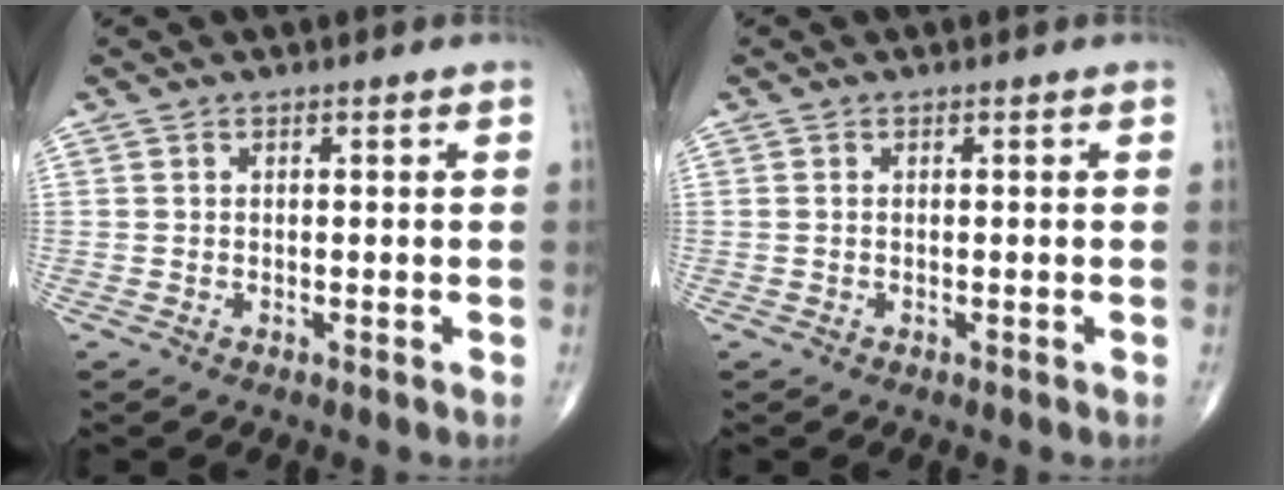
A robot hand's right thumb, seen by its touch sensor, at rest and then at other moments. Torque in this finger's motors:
{"motor_torque": [0.11, -0.04, -0.06, 0.06, 0.02]}